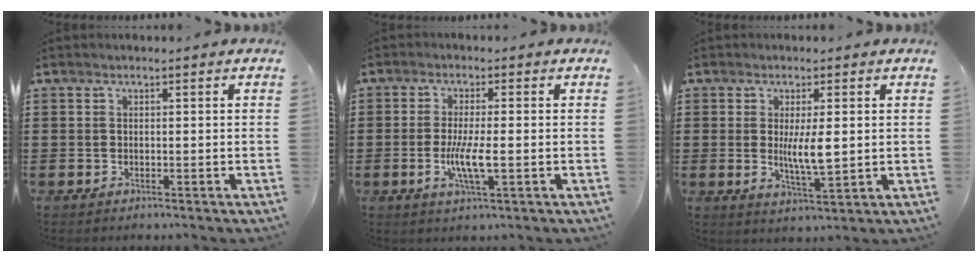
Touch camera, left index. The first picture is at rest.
{"total": 5.4, "force": [-1.0, 0.8, 5.2], "torque": [-0.101, -0.007, -0.022]}
{"total": 5.8, "force": [0.5, 1.4, 5.6], "torque": [-0.101, -0.004, 0.003]}